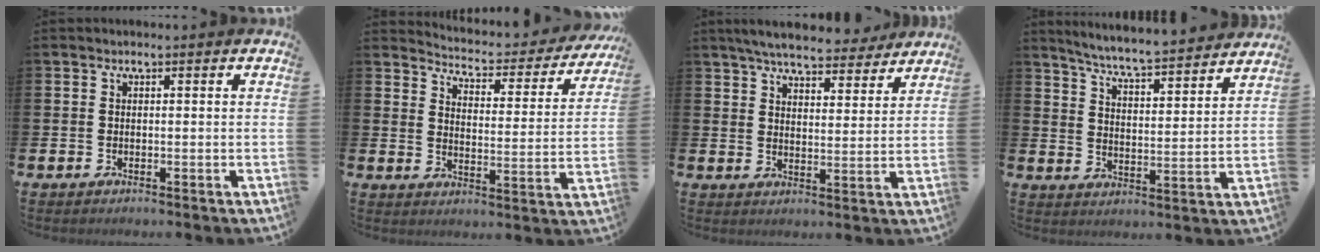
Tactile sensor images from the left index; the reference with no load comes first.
{"total": 4.2, "force": [4.0, 1.0, 0.7], "torque": [-0.033, -0.040, 0.059]}
{"total": 6.3, "force": [6.0, 1.1, 1.7], "torque": [-0.041, -0.035, 0.103]}
{"total": 6.3, "force": [6.1, -0.3, 1.6], "torque": [-0.057, -0.050, 0.103]}